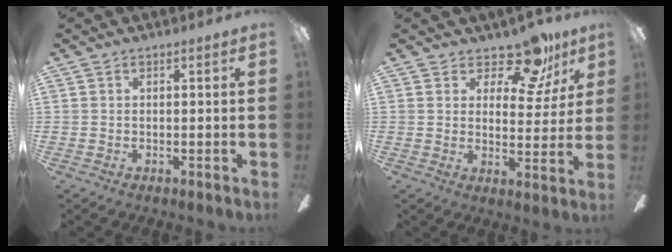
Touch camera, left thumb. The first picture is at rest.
{"total": 14.5, "force": [11.0, 6.1, 7.1], "torque": [-0.097, -0.072, 0.191]}